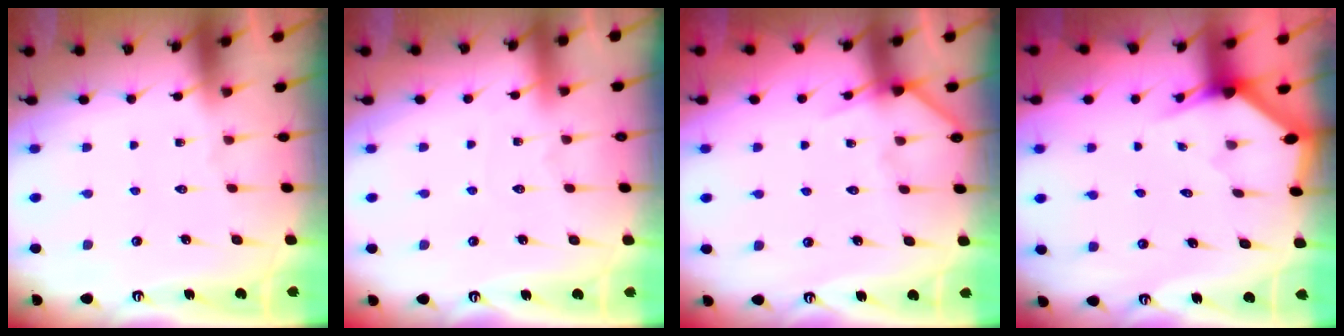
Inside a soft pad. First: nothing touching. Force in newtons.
{"total": 2.9, "press": 2.9, "slide": 0.3}
{"total": 5.9, "press": 5.9, "slide": 0.4}
{"total": 2.3, "press": 2.3, "slide": 0.1}